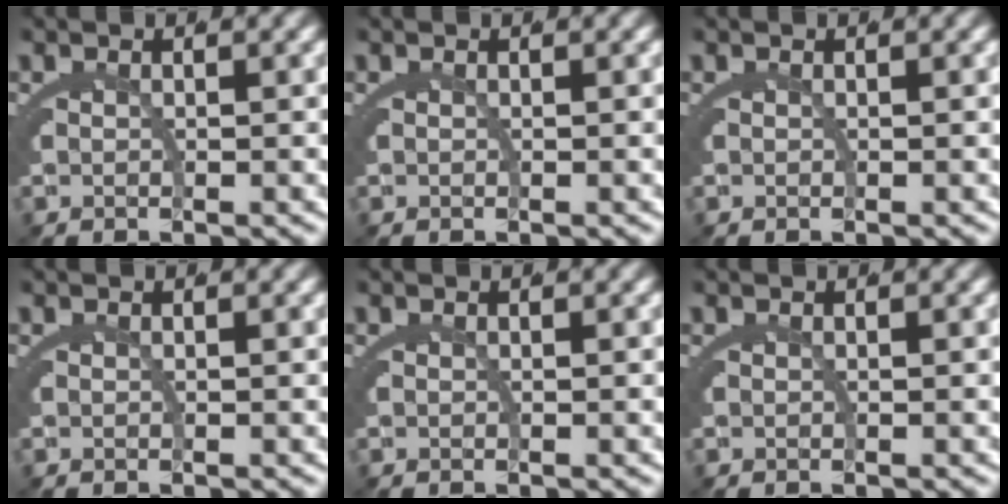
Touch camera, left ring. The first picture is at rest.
{"total": 0.0}
{"total": 0.0}
{"total": 0.0}
{"total": 0.0}
{"total": 0.0}